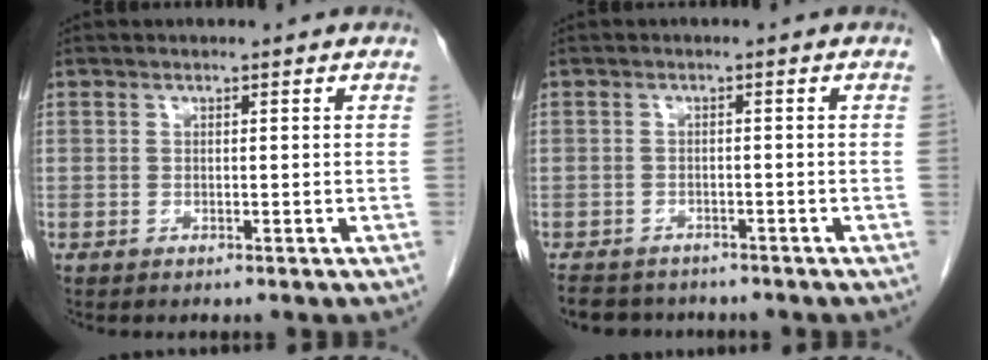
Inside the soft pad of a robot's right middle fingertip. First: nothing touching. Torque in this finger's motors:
{"motor_torque": [0.05, -0.04, -0.02, 0.00]}